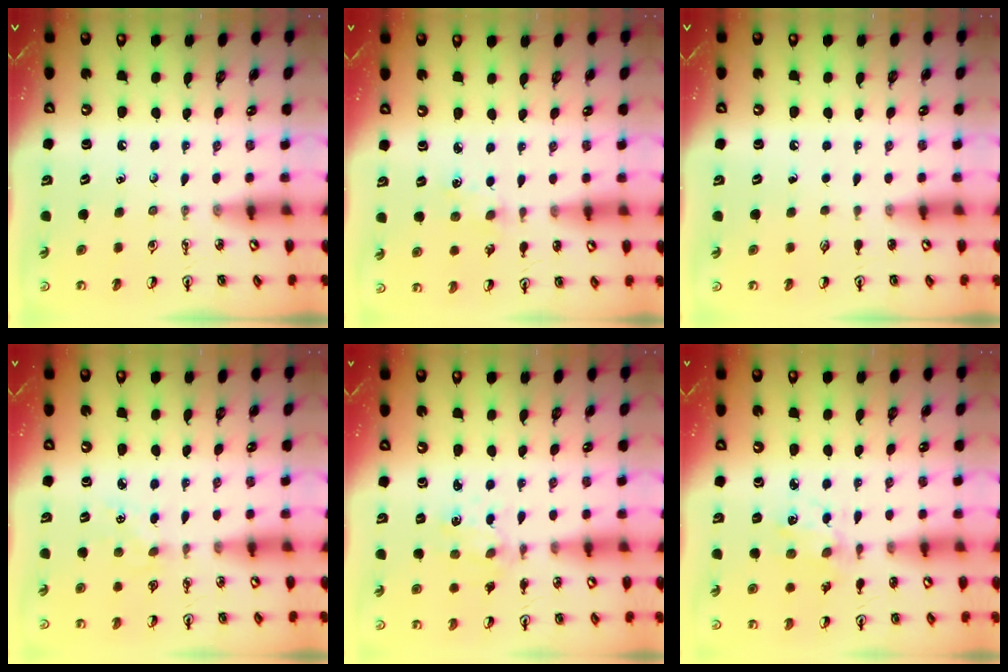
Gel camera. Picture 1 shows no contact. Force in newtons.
{"total": 2.8, "press": 2.8, "slide": 0.4}
{"total": 0.0}
{"total": 4.5, "press": 4.4, "slide": 0.5}
{"total": 1.7, "press": 1.7, "slide": 0.3}
{"total": 1.9, "press": 1.8, "slide": 0.5}